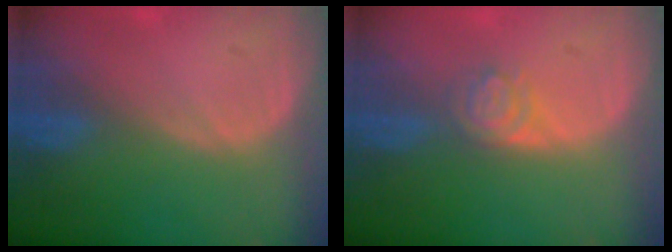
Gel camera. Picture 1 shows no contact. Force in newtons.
{"total": 4.0, "press": 3.4, "slide": 2.2}